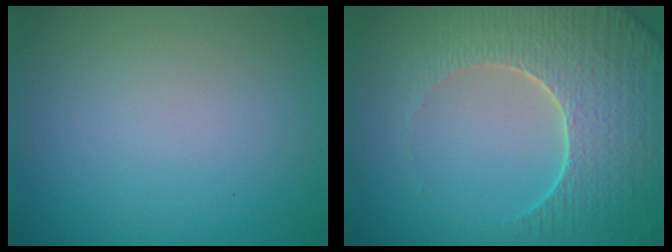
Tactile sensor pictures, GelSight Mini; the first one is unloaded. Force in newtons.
{"total": 6.9, "press": 5.6, "slide": 3.9}